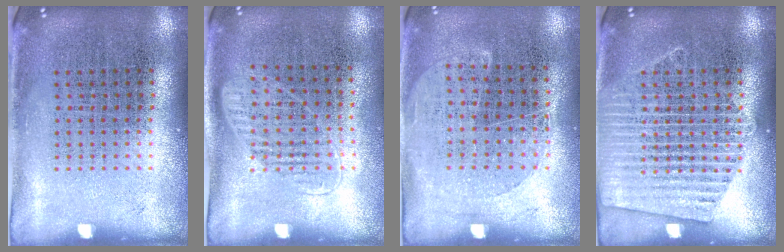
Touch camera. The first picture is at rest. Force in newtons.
{"total": 1.2, "press": 1.0, "slide": 0.7}
{"total": 1.2, "press": 1.0, "slide": 0.7}
{"total": 2.9, "press": 2.9, "slide": 0.3}